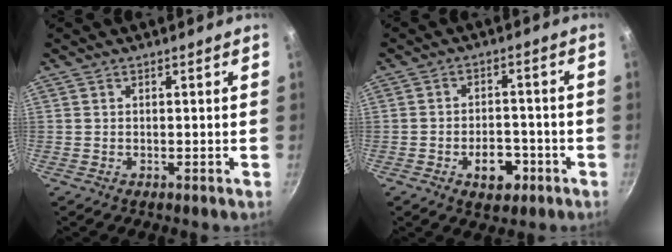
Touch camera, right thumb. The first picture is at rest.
{"total": 6.9, "force": [-3.0, 4.2, 4.6], "torque": [-0.045, 0.020, -0.042]}